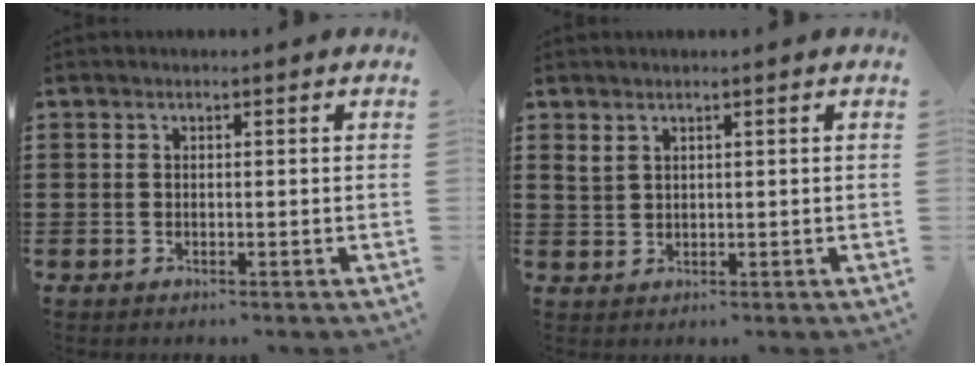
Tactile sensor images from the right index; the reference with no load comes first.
{"total": 1.7, "force": [1.5, 0.7, 0.6], "torque": [-0.015, -0.001, 0.029]}